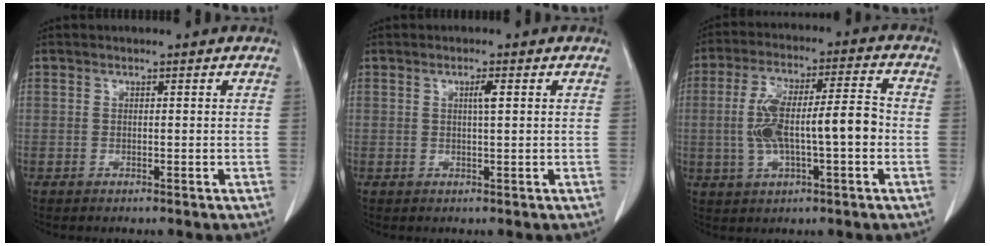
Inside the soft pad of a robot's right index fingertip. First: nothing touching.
{"total": 1.6, "force": [0.5, 0.0, 1.6], "torque": [-0.029, 0.002, 0.008]}
{"total": 12.0, "force": [-1.4, 2.9, 11.6], "torque": [-0.220, 0.025, -0.017]}